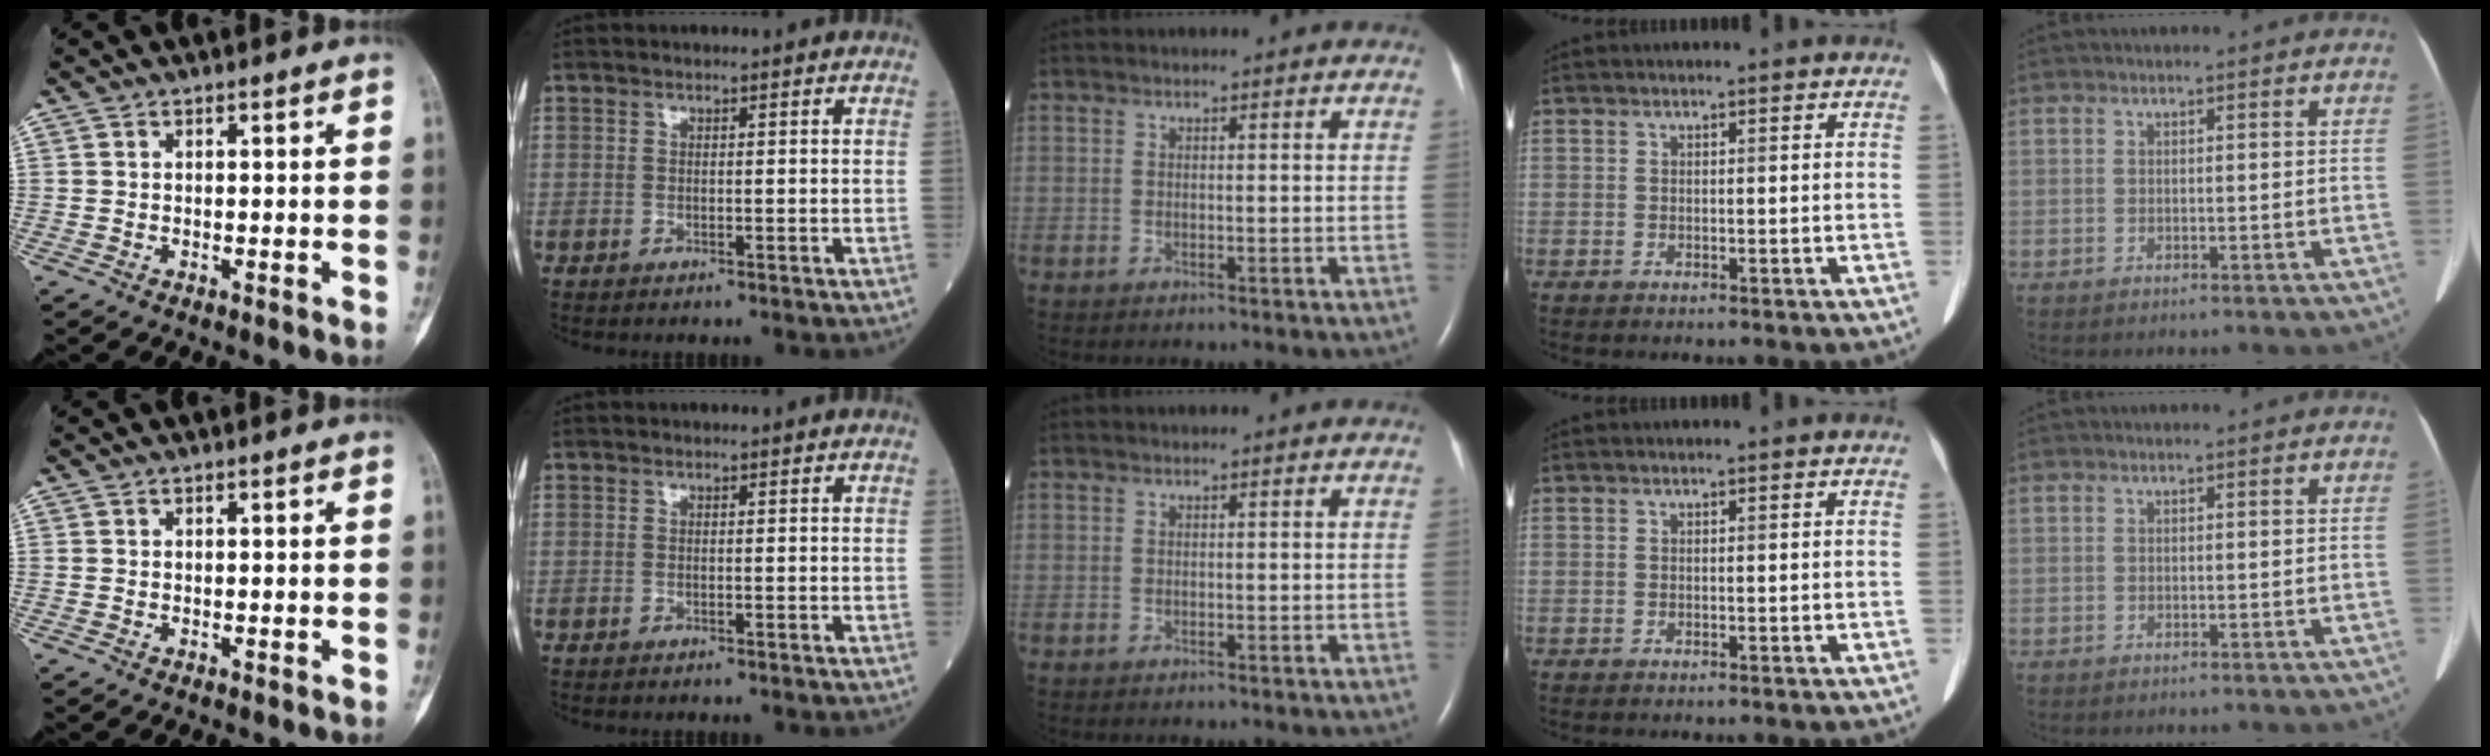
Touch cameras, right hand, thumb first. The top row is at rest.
{}